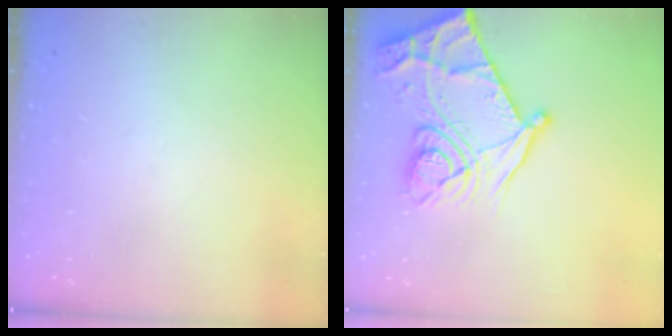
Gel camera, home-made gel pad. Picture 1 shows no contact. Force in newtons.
{"total": 22.3, "press": 22.3, "slide": 0.4}